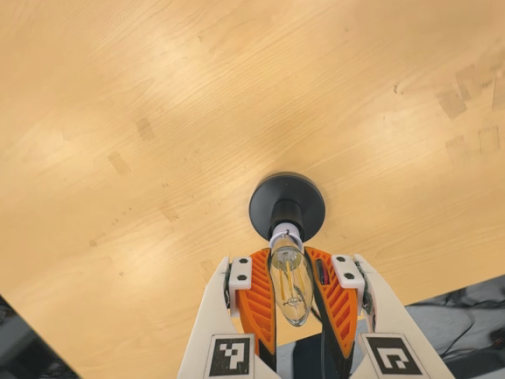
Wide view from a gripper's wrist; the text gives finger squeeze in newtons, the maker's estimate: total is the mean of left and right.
{"total": 20.3, "left": 19.3, "right": 21.3}